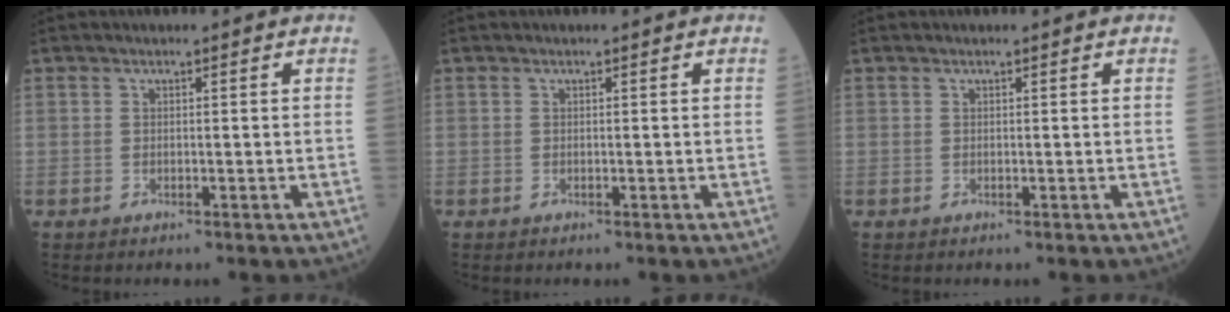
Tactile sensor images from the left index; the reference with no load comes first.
{"total": 0.0}
{"total": 0.0}